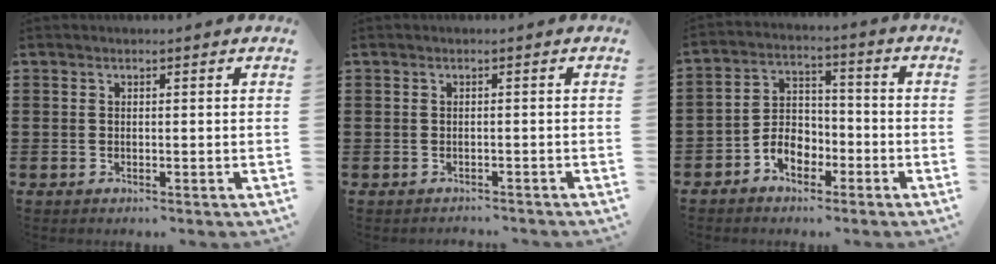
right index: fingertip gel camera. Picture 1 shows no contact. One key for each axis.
{"total": 0.9, "fx": -0.9, "fy": 0.1, "fz": -0.2, "tx": 0.001, "ty": 0.001, "tz": -0.020}
{"total": 5.3, "fx": -3.0, "fy": 3.7, "fz": 2.4, "tx": -0.053, "ty": 0.014, "tz": -0.059}